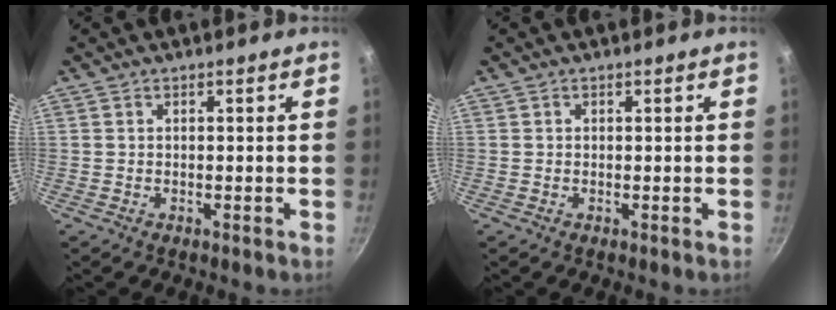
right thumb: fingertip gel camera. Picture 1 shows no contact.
{"total": 0.0}